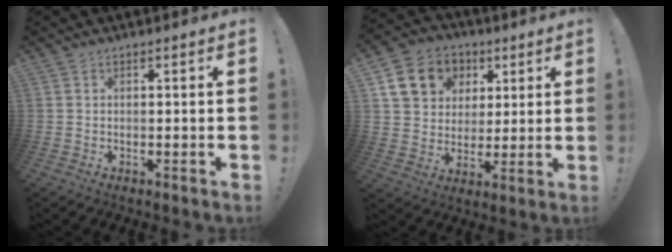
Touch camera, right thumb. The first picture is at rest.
{"total": 14.9, "force": [5.9, 12.2, 6.0], "torque": [-0.082, -0.017, 0.127]}